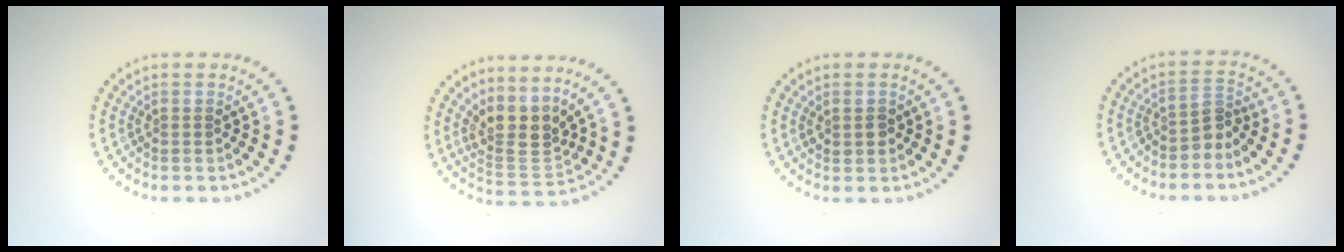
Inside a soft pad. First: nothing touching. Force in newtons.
{"total": 3.7, "press": 2.9, "slide": 2.3}
{"total": 1.4, "press": 1.3, "slide": 0.3}
{"total": 2.0, "press": 1.5, "slide": 1.3}